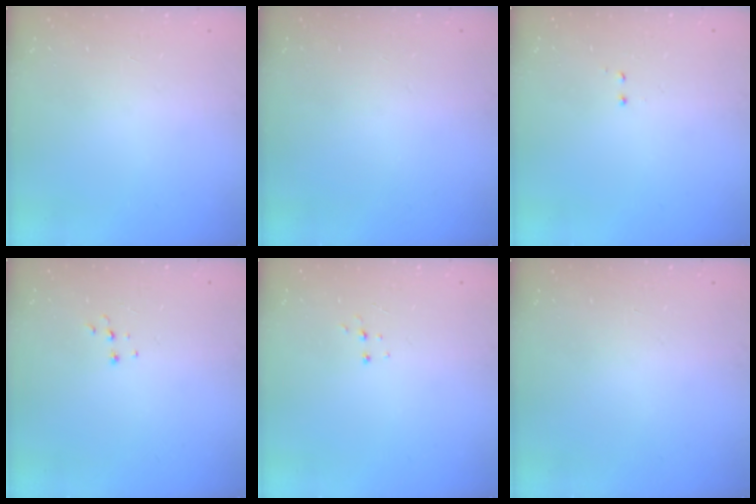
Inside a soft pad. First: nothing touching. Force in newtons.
{"total": 0.0}
{"total": 0.5, "press": 0.5, "slide": 0.3}
{"total": 4.9, "press": 4.9, "slide": 0.7}
{"total": 4.2, "press": 4.2, "slide": 0.5}
{"total": 0.0}